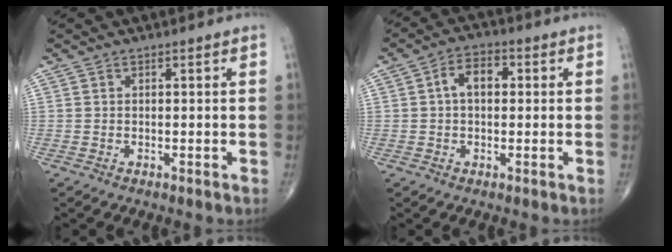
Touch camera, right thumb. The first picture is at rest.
{"total": 5.6, "force": [0.6, 3.5, 4.2], "torque": [-0.063, 0.019, 0.003]}